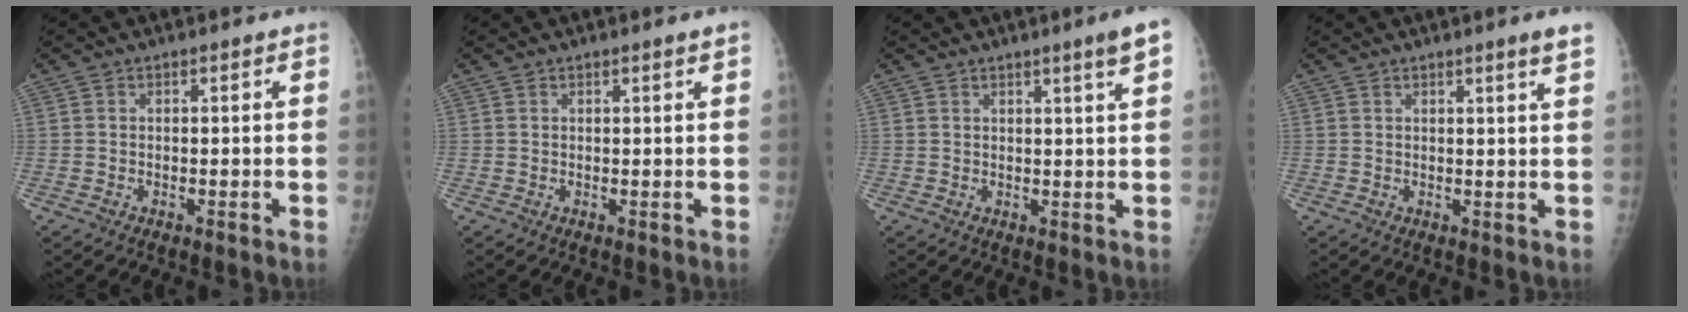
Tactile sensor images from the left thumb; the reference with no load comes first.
{"total": 1.1, "force": [0.7, -0.2, 0.8], "torque": [-0.015, -0.004, 0.011]}
{"total": 4.3, "force": [2.4, -0.5, 3.6], "torque": [-0.051, -0.016, 0.033]}
{"total": 3.1, "force": [2.1, -0.6, 2.2], "torque": [-0.030, -0.014, 0.031]}